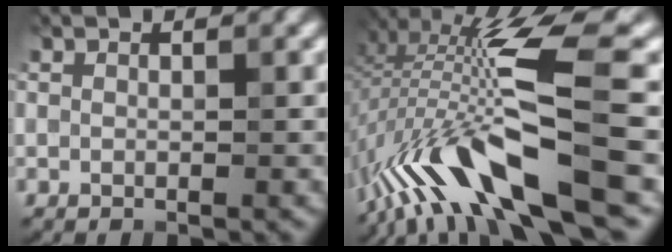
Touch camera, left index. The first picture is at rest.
{"total": 11.9, "force": [-5.1, 2.3, 10.5], "torque": [-0.198, 0.012, -0.081]}